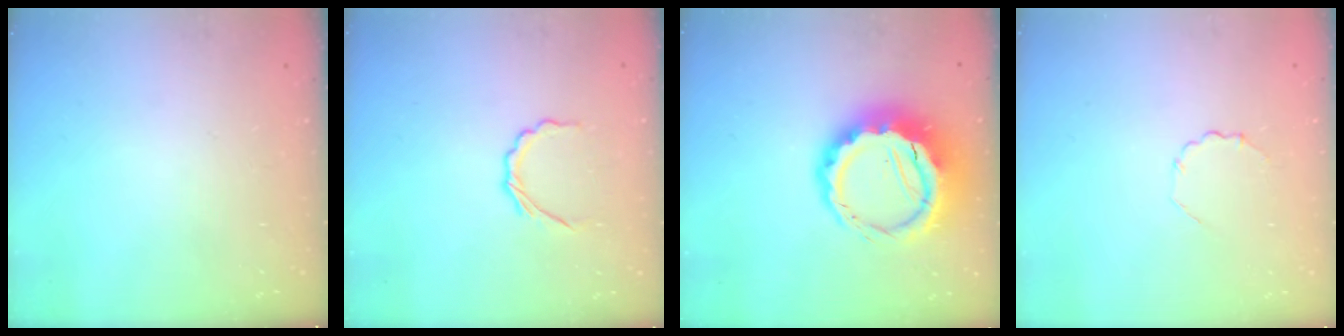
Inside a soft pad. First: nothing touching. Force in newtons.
{"total": 4.6, "press": 4.3, "slide": 1.5}
{"total": 12.4, "press": 12.1, "slide": 2.6}
{"total": 2.8, "press": 2.6, "slide": 1.1}